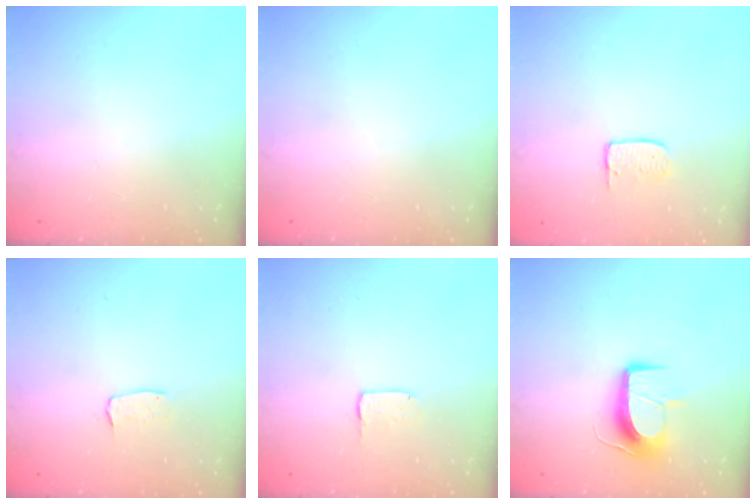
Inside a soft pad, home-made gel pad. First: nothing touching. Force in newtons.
{"total": 0.0}
{"total": 4.3, "press": 4.3, "slide": 0.3}
{"total": 3.0, "press": 3.0, "slide": 0.2}
{"total": 1.7, "press": 1.6, "slide": 0.1}
{"total": 12.7, "press": 12.7, "slide": 0.5}